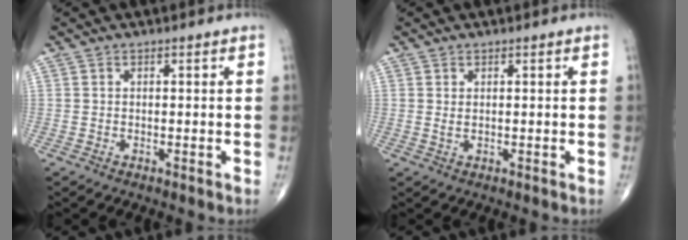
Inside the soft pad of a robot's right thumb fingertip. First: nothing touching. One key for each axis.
{"total": 1.1, "fx": 0.4, "fy": 0.4, "fz": 0.9, "tx": -0.019, "ty": -0.001, "tz": 0.012}